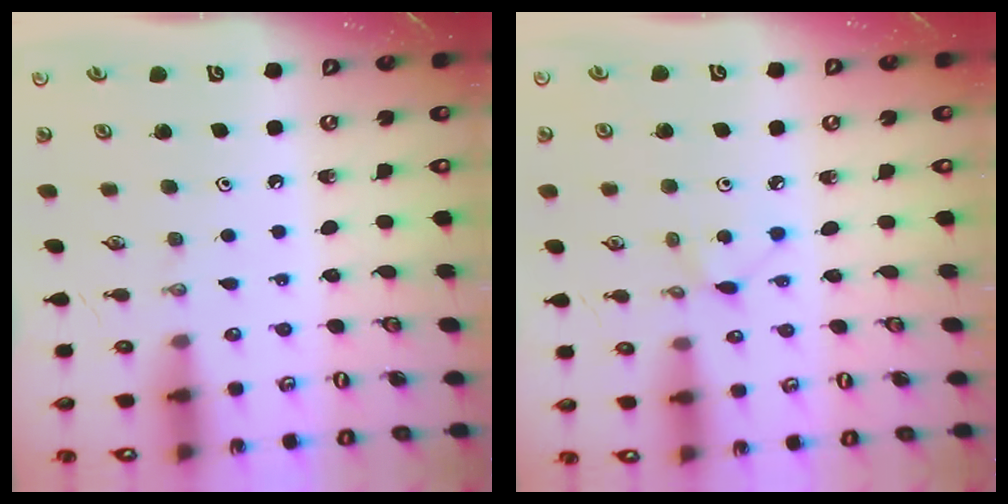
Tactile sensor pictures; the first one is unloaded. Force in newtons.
{"total": 3.6, "press": 3.6, "slide": 0.5}